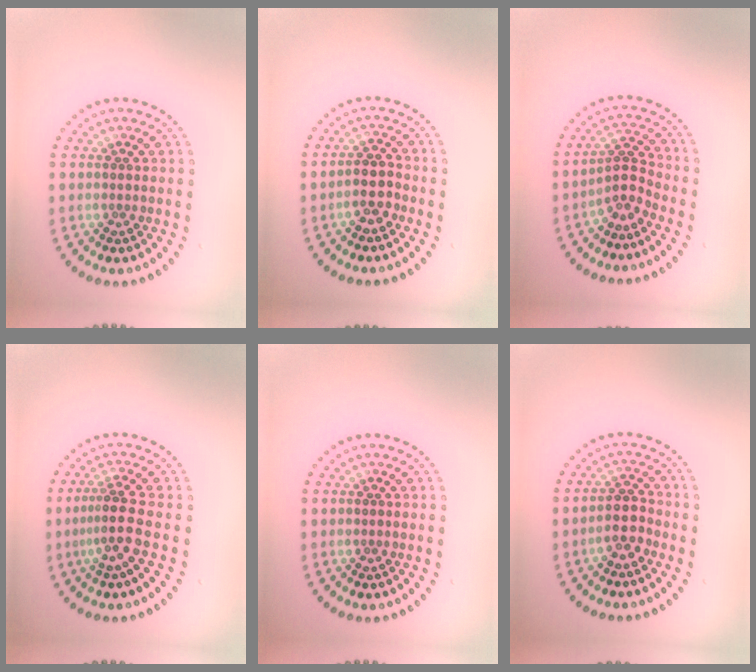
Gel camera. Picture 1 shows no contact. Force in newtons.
{"total": 2.3, "press": 2.1, "slide": 0.9}
{"total": 2.6, "press": 1.8, "slide": 1.9}
{"total": 3.0, "press": 2.3, "slide": 1.9}
{"total": 0.0}
{"total": 2.6, "press": 2.3, "slide": 1.3}